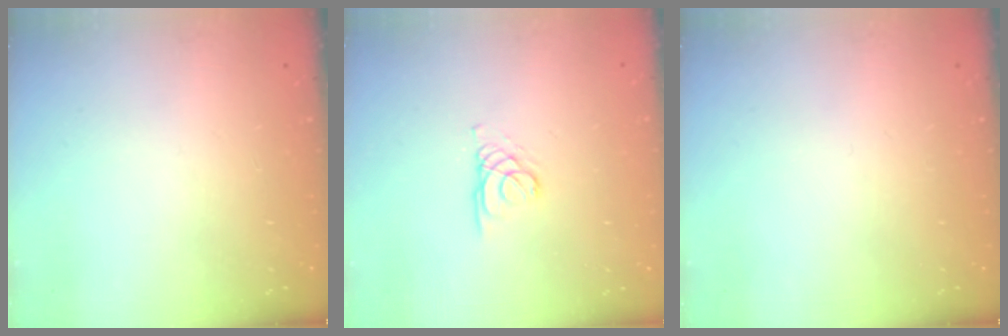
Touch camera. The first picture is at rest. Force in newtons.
{"total": 1.5, "press": 1.5, "slide": 0.1}
{"total": 0.0}